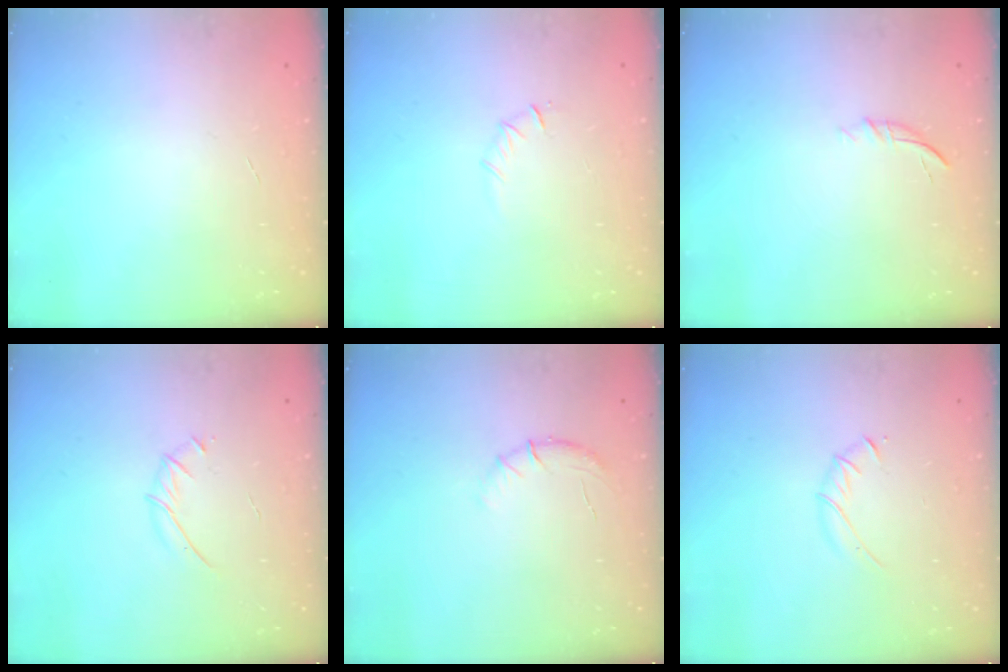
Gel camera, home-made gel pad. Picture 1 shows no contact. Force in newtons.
{"total": 4.0, "press": 3.9, "slide": 1.1}
{"total": 5.3, "press": 5.1, "slide": 1.1}
{"total": 3.7, "press": 3.5, "slide": 0.9}
{"total": 7.1, "press": 6.8, "slide": 2.0}
{"total": 3.3, "press": 3.2, "slide": 0.8}